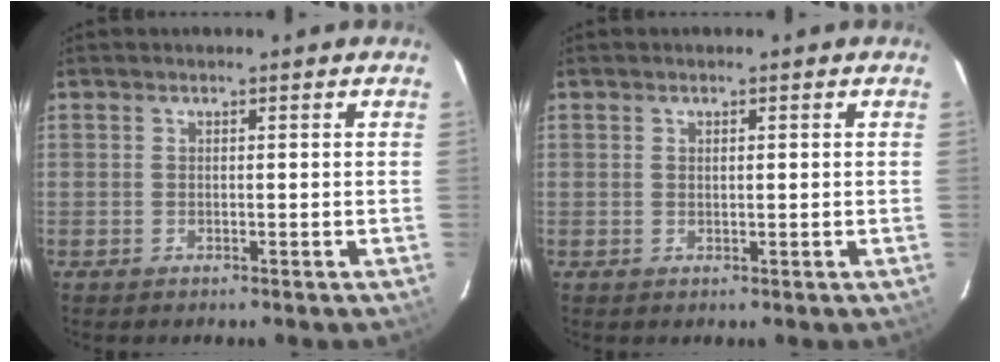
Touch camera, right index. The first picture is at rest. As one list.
[{"total": 0.7, "force": [0.3, 0.3, 0.6], "torque": [-0.010, 0.003, 0.006]}]